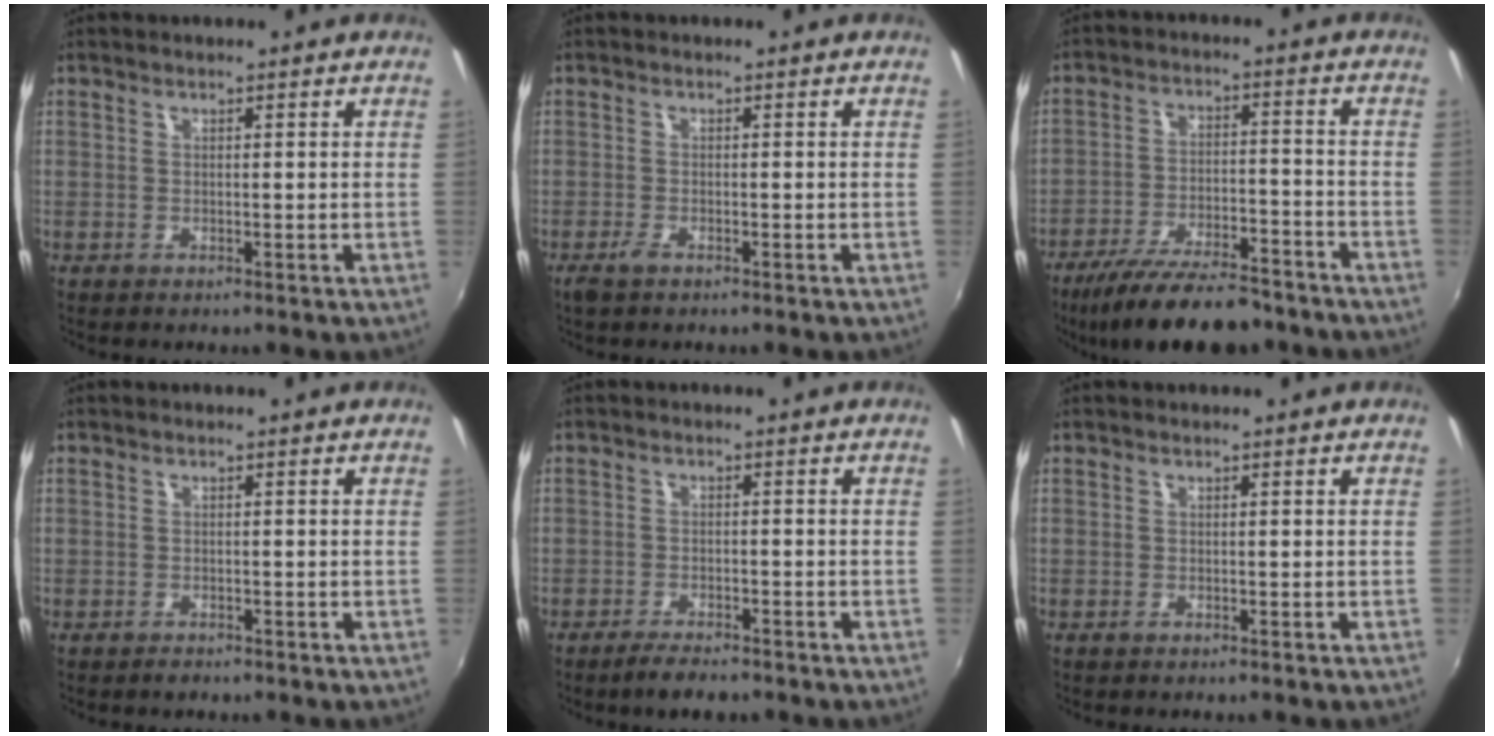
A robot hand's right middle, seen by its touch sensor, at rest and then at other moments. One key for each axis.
{"total": 1.9, "fx": -1.4, "fy": 0.6, "fz": 1.2, "tx": -0.029, "ty": -0.005, "tz": -0.028}
{"total": 16.3, "fx": -13.4, "fy": 4.2, "fz": 8.2, "tx": -0.165, "ty": -0.022, "tz": -0.208}
{"total": 0.9, "fx": -0.8, "fy": 0.5, "fz": 0.2, "tx": -0.004, "ty": 0.001, "tz": -0.013}
{"total": 3.9, "fx": -3.2, "fy": 0.9, "fz": 2.0, "tx": -0.050, "ty": -0.003, "tz": -0.059}
{"total": 0.0}